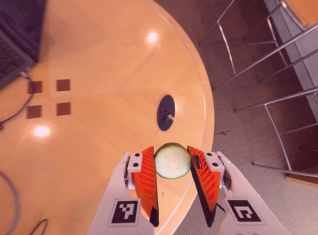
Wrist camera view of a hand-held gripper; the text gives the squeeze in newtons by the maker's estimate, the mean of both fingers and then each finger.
{"total": 10.4, "left": 10.3, "right": 10.5}